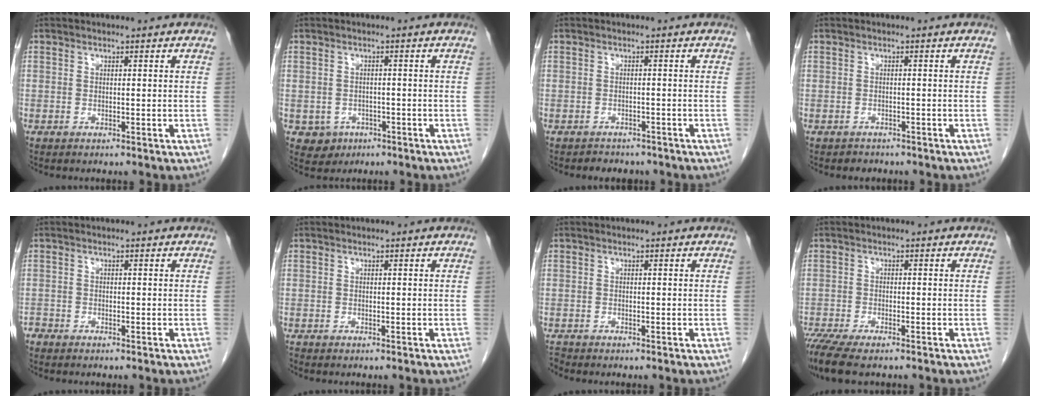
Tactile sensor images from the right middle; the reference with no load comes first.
{"total": 3.2, "force": [-1.4, 2.8, 0.6], "torque": [-0.005, 0.008, -0.013]}
{"total": 3.4, "force": [-3.0, 1.6, 0.4], "torque": [-0.014, 0.001, -0.037]}
{"total": 1.5, "force": [-1.3, 0.8, -0.1], "torque": [-0.011, -0.001, -0.021]}
{"total": 1.1, "force": [-1.0, 0.4, 0.0], "torque": [-0.001, 0.000, -0.020]}
{"total": 0.0}
{"total": 0.7, "force": [-0.6, -0.1, -0.2], "torque": [-0.001, -0.007, -0.012]}
{"total": 7.0, "force": [-5.4, 1.5, 4.1], "torque": [-0.072, -0.016, -0.091]}